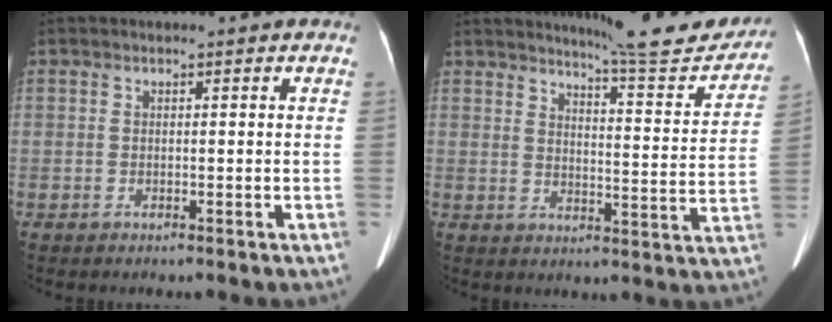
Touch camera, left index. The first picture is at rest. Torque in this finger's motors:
{"motor_torque": [0.80, -1.34, 0.02, 0.02]}